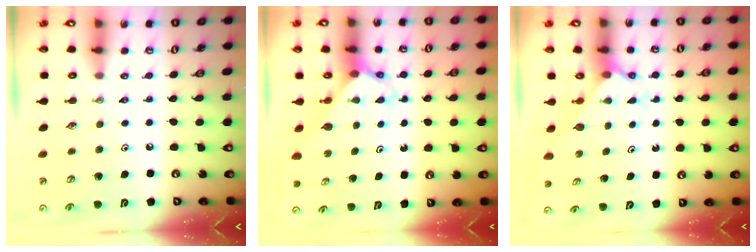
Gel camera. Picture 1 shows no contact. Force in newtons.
{"total": 2.7, "press": 2.7, "slide": 0.2}
{"total": 2.2, "press": 2.2, "slide": 0.3}